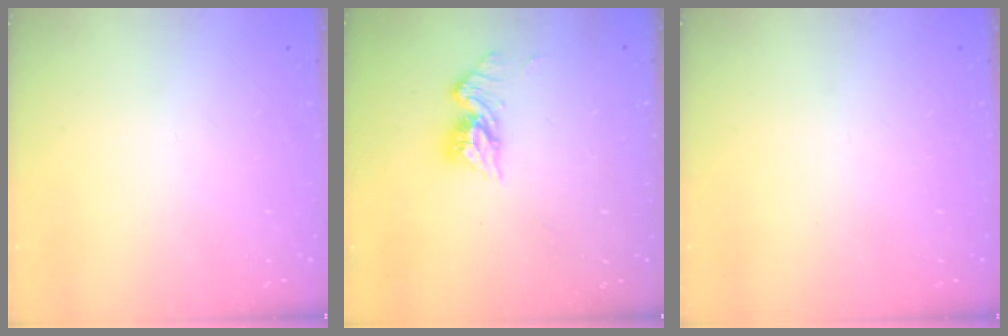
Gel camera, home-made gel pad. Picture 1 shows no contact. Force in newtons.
{"total": 10.1, "press": 10.1, "slide": 0.7}
{"total": 0.0}